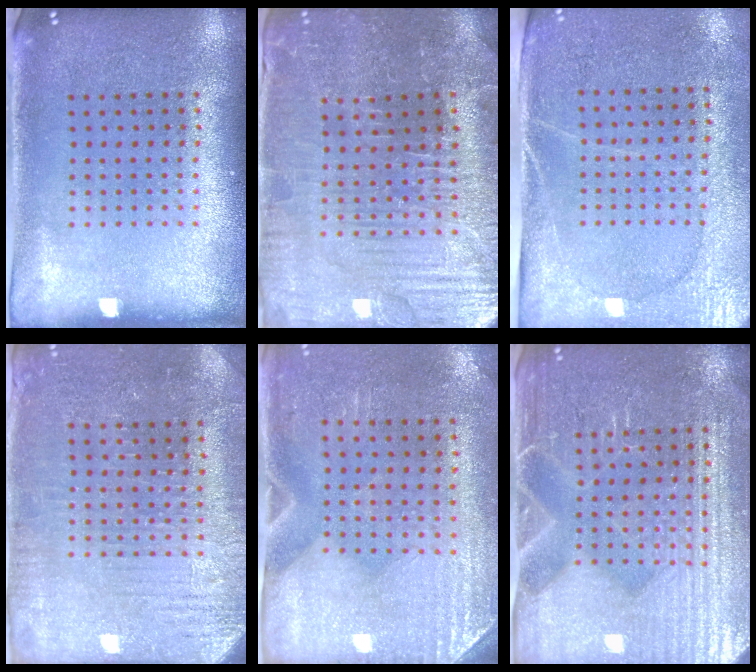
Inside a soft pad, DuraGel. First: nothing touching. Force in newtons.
{"total": 3.6, "press": 3.6, "slide": 0.4}
{"total": 2.9, "press": 2.5, "slide": 1.4}
{"total": 3.1, "press": 3.0, "slide": 0.6}
{"total": 3.0, "press": 2.5, "slide": 1.5}
{"total": 4.7, "press": 4.4, "slide": 1.4}